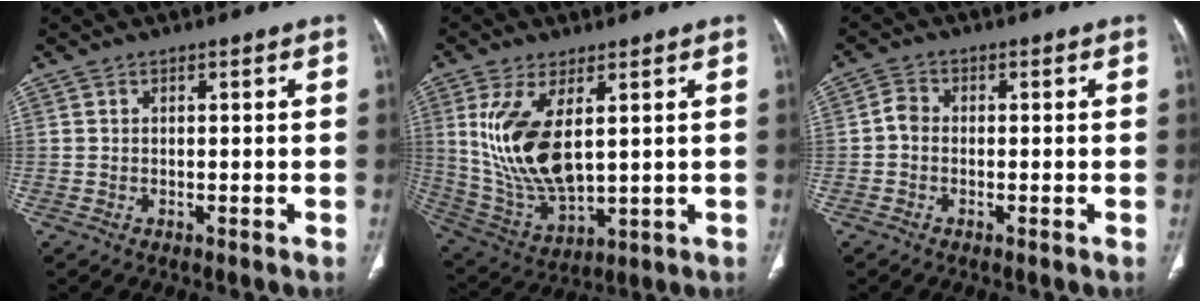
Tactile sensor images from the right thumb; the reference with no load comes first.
{"total": 15.1, "force": [3.5, 6.9, 13.0], "torque": [-0.263, -0.022, 0.091]}
{"total": 2.4, "force": [-0.5, 1.8, 1.4], "torque": [-0.022, 0.007, -0.018]}